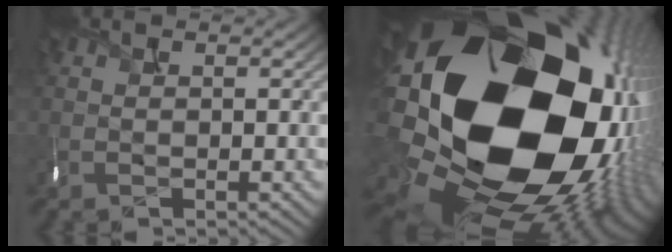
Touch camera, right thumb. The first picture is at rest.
{"total": 23.8, "force": [0.3, 17.6, 16.0], "torque": [-0.286, -0.094, 0.009]}